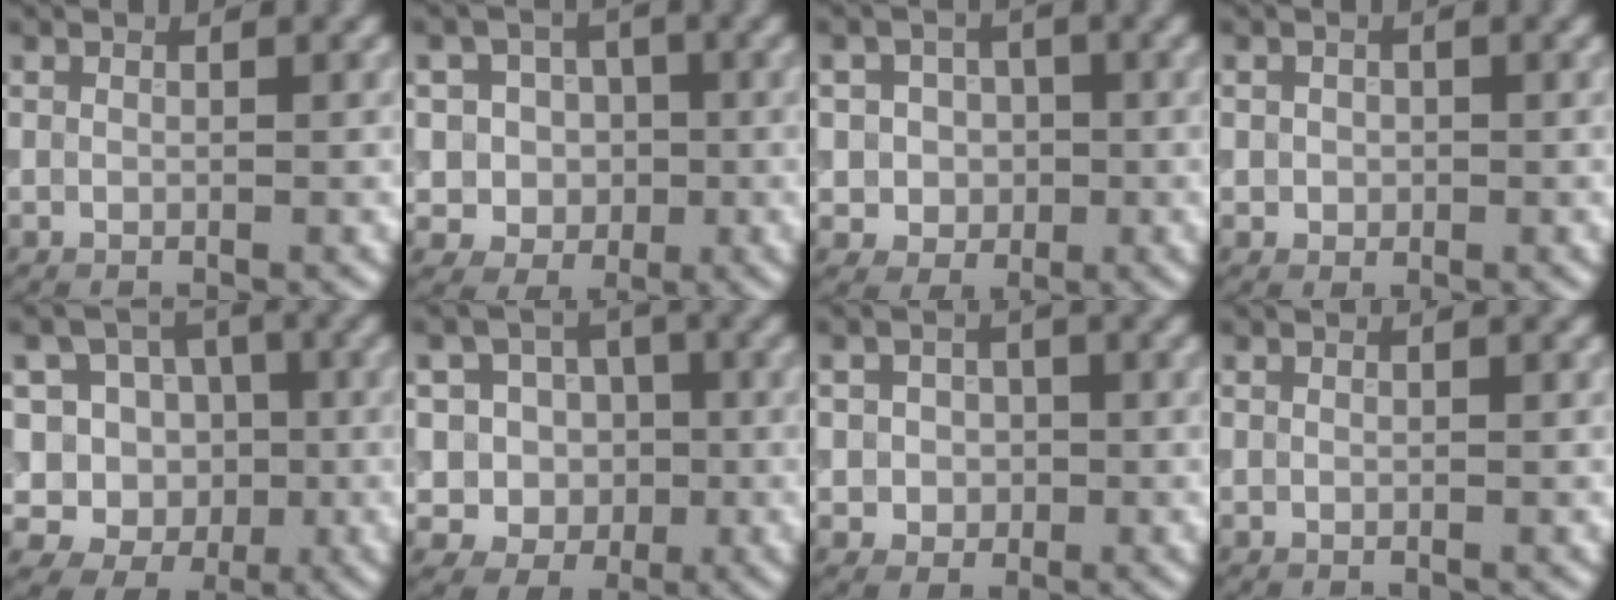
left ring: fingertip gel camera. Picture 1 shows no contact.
{"total": 5.7, "force": [0.9, 5.3, 1.9], "torque": [-0.019, 0.016, 0.001]}
{"total": 4.0, "force": [0.3, 3.7, 1.4], "torque": [-0.006, 0.009, -0.006]}
{"total": 1.1, "force": [0.0, 1.0, 0.3], "torque": [0.002, -0.004, 0.000]}
{"total": 11.7, "force": [0.2, 11.0, 3.8], "torque": [-0.107, 0.054, -0.020]}
{"total": 7.8, "force": [1.4, 7.3, 2.5], "torque": [-0.045, 0.025, 0.003]}
{"total": 2.8, "force": [0.0, 2.6, 1.0], "torque": [0.001, 0.004, -0.012]}
{"total": 0.0}